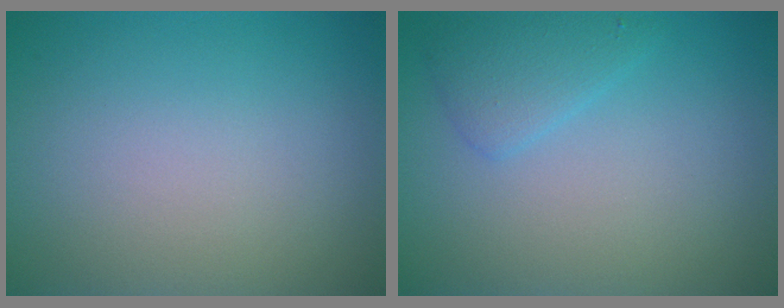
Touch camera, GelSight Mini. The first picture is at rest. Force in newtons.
{"total": 2.1, "press": 2.1, "slide": 0.0}